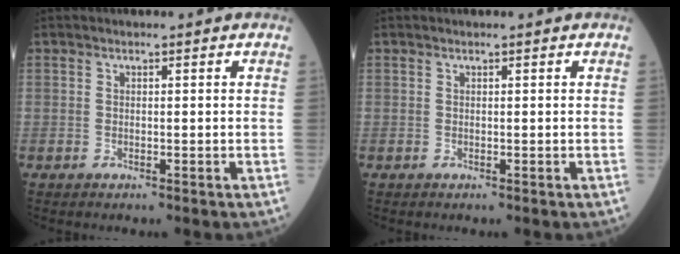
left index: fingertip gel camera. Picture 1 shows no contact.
{"total": 0.0}